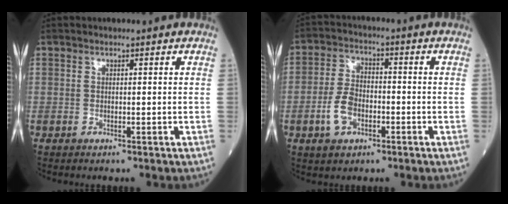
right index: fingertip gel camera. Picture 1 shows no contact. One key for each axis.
{"total": 7.5, "fx": -2.5, "fy": 4.5, "fz": 5.4, "tx": -0.120, "ty": 0.009, "tz": -0.046}